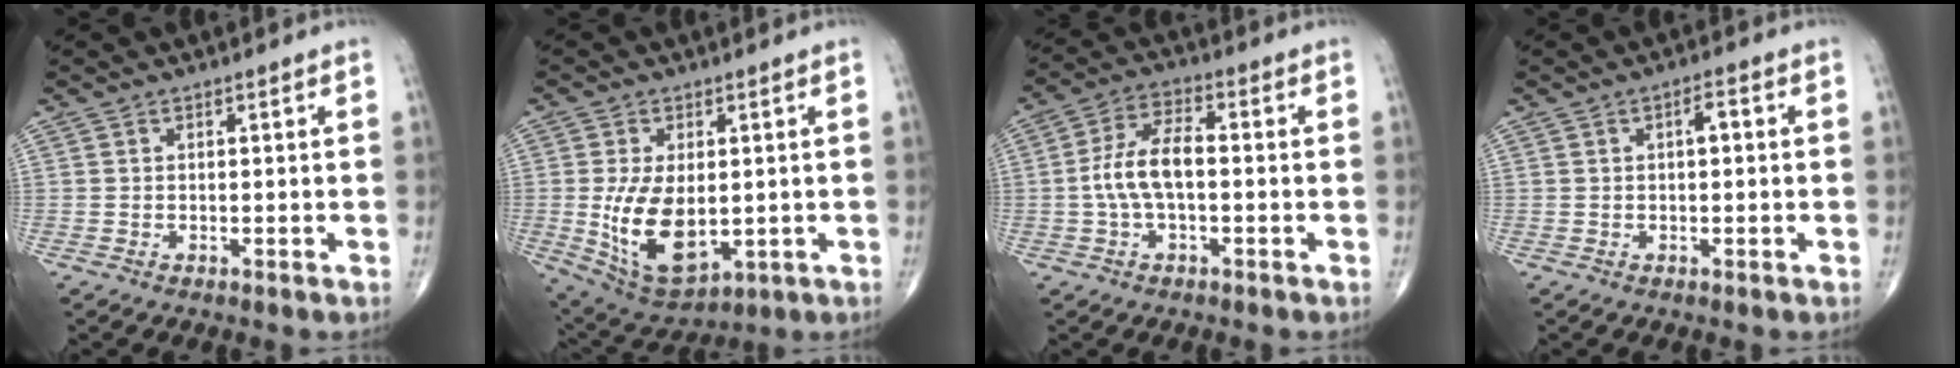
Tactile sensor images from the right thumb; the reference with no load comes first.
{"total": 13.4, "force": [-1.0, 7.5, 11.1], "torque": [-0.193, -0.013, 0.010]}
{"total": 8.8, "force": [-0.7, 4.2, 7.7], "torque": [-0.161, 0.028, -0.020]}
{"total": 2.7, "force": [0.5, 1.1, 2.4], "torque": [-0.034, 0.005, 0.002]}